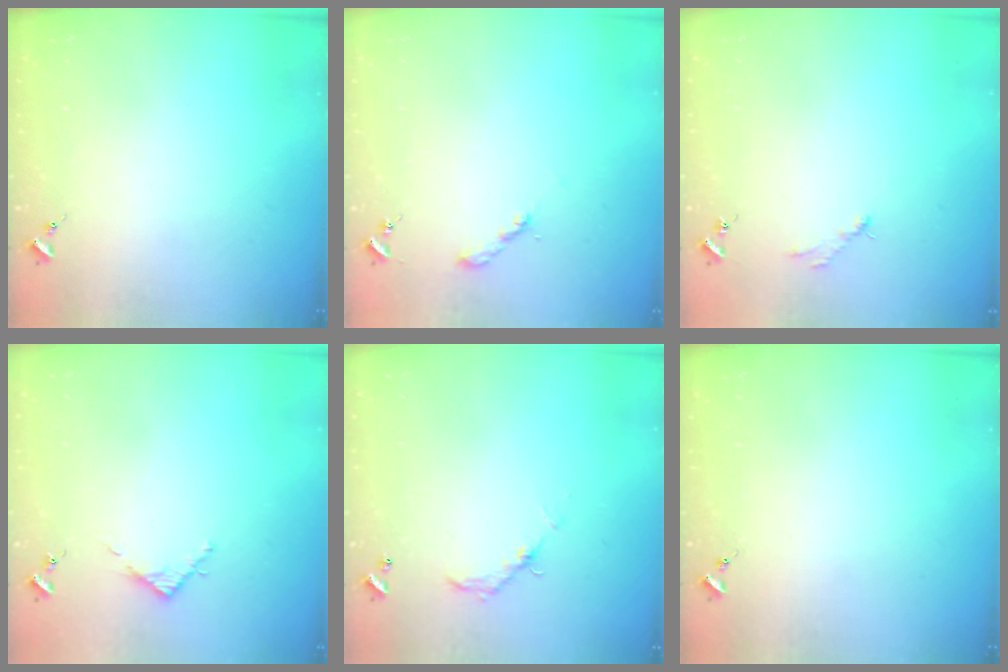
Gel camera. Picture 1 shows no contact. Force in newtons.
{"total": 2.0, "press": 2.0, "slide": 0.2}
{"total": 2.8, "press": 2.8, "slide": 0.4}
{"total": 3.3, "press": 3.2, "slide": 0.3}
{"total": 6.2, "press": 6.2, "slide": 0.4}
{"total": 0.0}